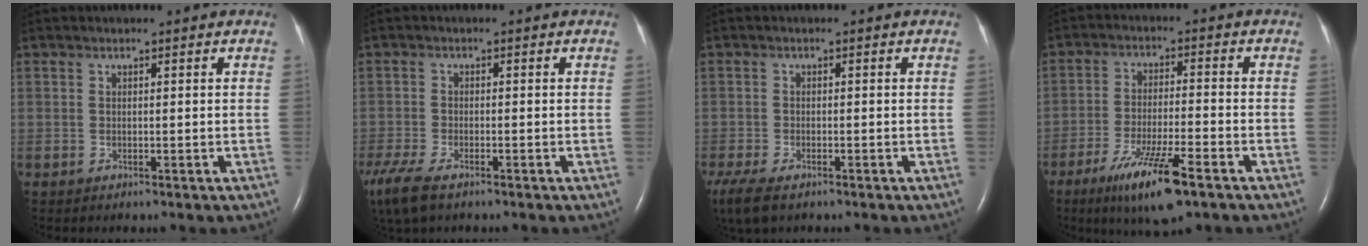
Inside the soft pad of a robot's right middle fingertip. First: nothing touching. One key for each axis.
{"total": 9.7, "fx": -6.6, "fy": 3.8, "fz": 6.0, "tx": -0.140, "ty": -0.024, "tz": -0.113}
{"total": 8.7, "fx": -5.9, "fy": 3.7, "fz": 5.1, "tx": -0.115, "ty": -0.020, "tz": -0.097}
{"total": 10.5, "fx": -6.3, "fy": 1.0, "fz": 8.3, "tx": -0.161, "ty": -0.025, "tz": -0.107}